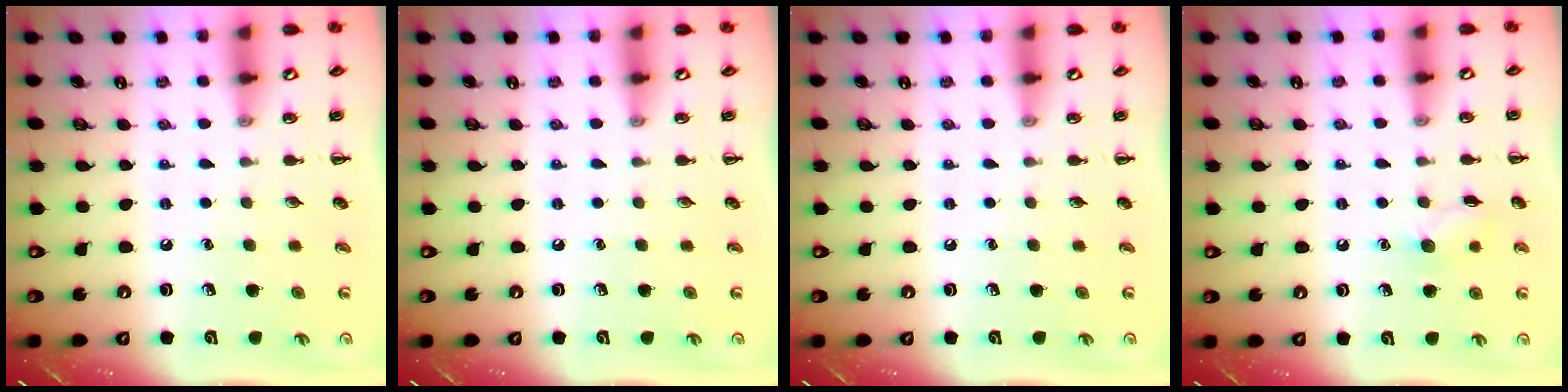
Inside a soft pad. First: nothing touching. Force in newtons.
{"total": 0.0}
{"total": 0.0}
{"total": 6.9, "press": 6.9, "slide": 0.8}